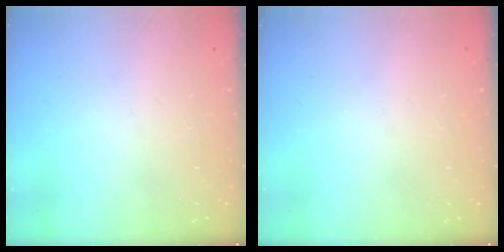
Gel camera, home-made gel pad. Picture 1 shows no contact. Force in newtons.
{"total": 0.0}